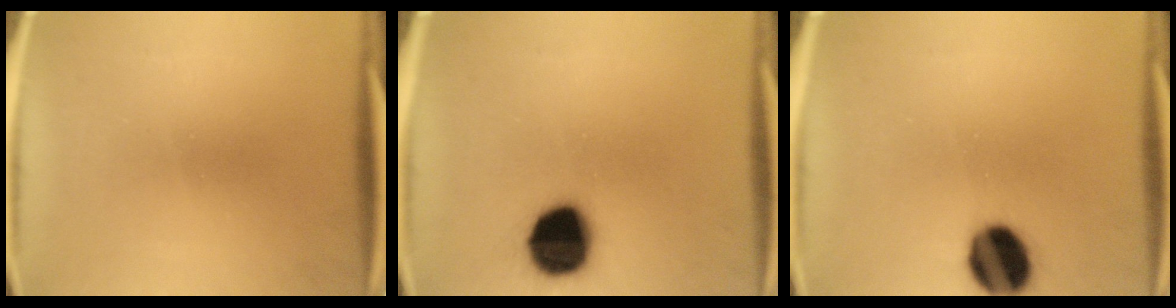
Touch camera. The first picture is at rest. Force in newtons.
{"total": 15.2}
{"total": 12.2}